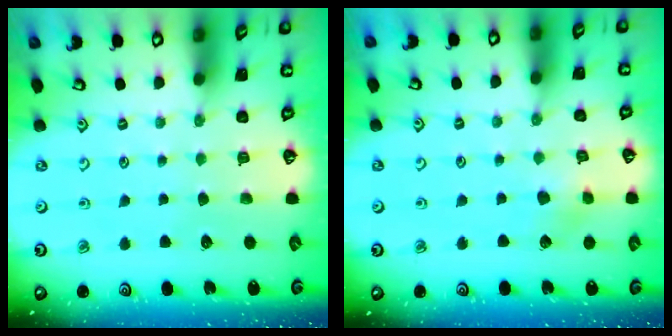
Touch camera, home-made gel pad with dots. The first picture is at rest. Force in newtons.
{"total": 5.4, "press": 5.3, "slide": 0.8}